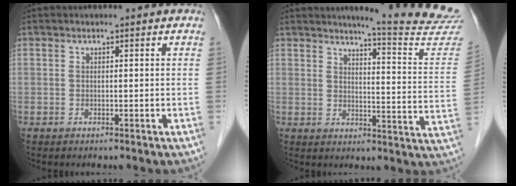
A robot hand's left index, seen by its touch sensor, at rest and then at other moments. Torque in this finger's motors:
{"motor_torque": [0.52, -0.87, 0.02, 0.02]}